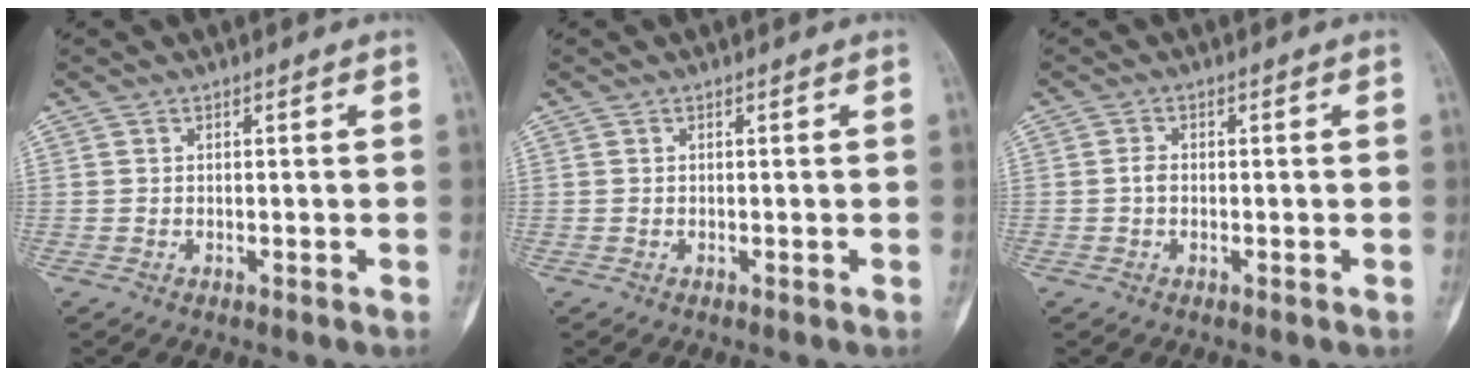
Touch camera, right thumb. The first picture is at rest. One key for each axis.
{"total": 0.0}
{"total": 1.4, "fx": -0.3, "fy": 1.0, "fz": 0.9, "tx": -0.012, "ty": 0.004, "tz": -0.007}